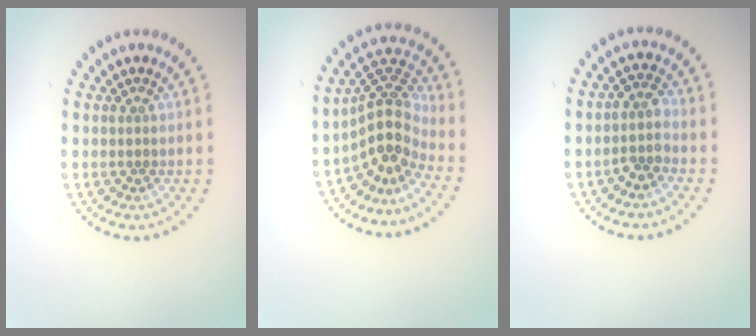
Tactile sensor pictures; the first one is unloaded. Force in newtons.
{"total": 4.2, "press": 3.0, "slide": 3.0}
{"total": 2.0, "press": 1.6, "slide": 1.2}